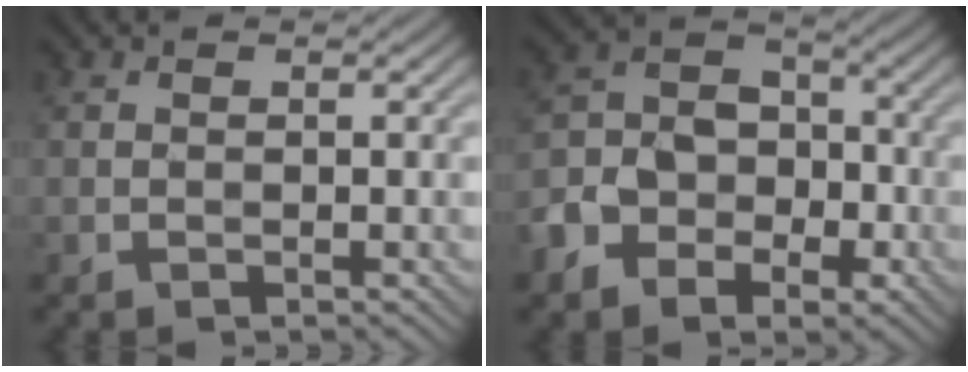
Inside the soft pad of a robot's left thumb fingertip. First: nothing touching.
{"total": 8.4, "force": [-4.2, 6.1, 3.9], "torque": [-0.083, -0.007, -0.092]}